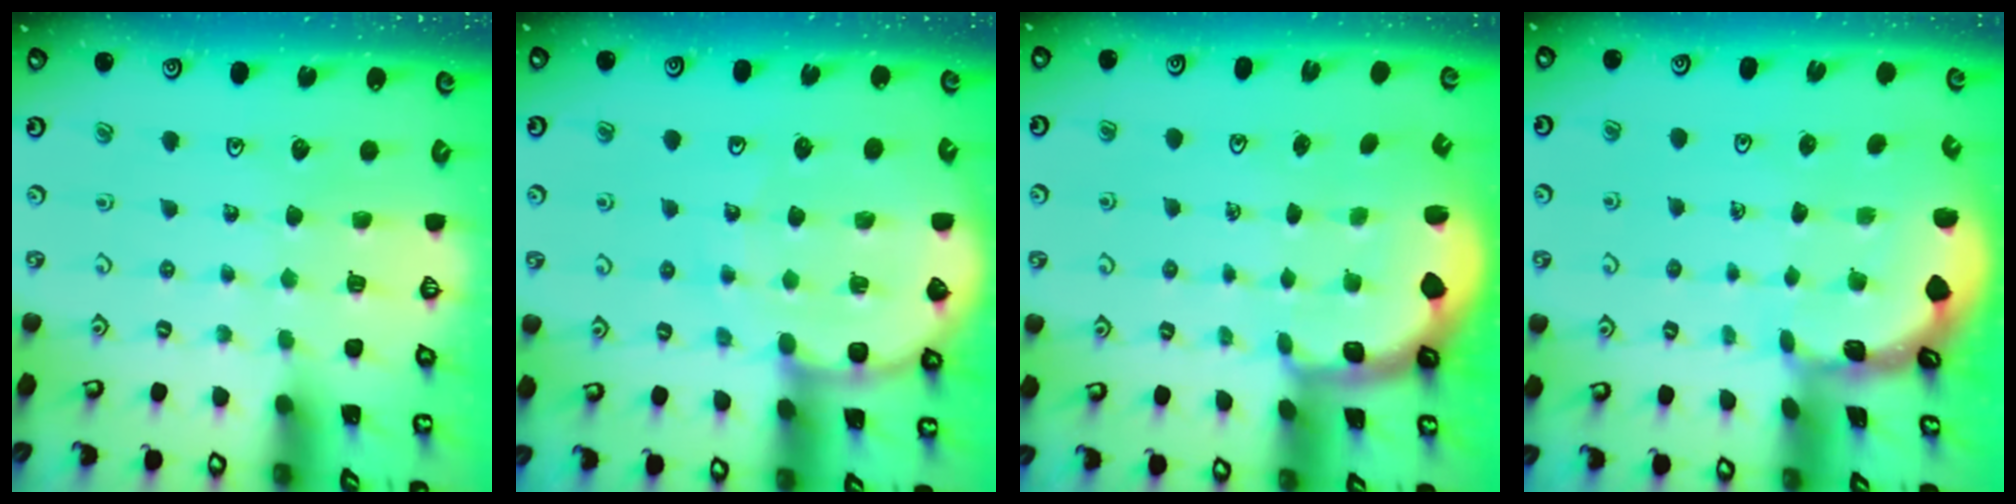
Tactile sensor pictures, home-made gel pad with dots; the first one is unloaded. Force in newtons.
{"total": 8.9, "press": 8.8, "slide": 1.3}
{"total": 2.4, "press": 1.1, "slide": 2.1}
{"total": 1.5, "press": 1.5, "slide": 0.2}